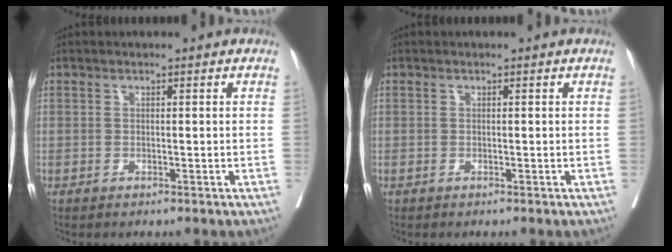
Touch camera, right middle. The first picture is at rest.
{"total": 0.0}